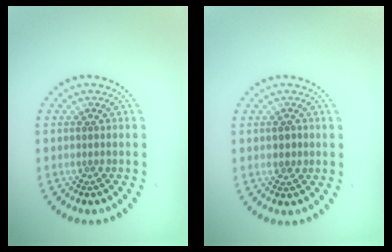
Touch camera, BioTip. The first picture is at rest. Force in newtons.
{"total": 0.7, "press": 0.7, "slide": 0.3}